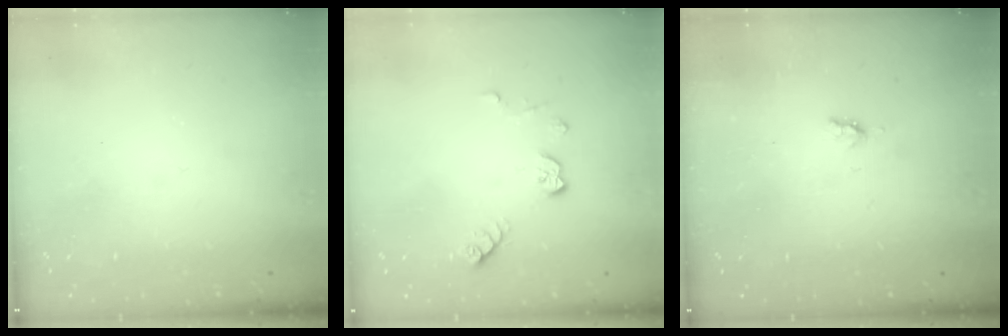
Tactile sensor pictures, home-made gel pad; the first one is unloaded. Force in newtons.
{"total": 7.4, "press": 7.3, "slide": 1.1}
{"total": 2.4, "press": 2.4, "slide": 0.4}